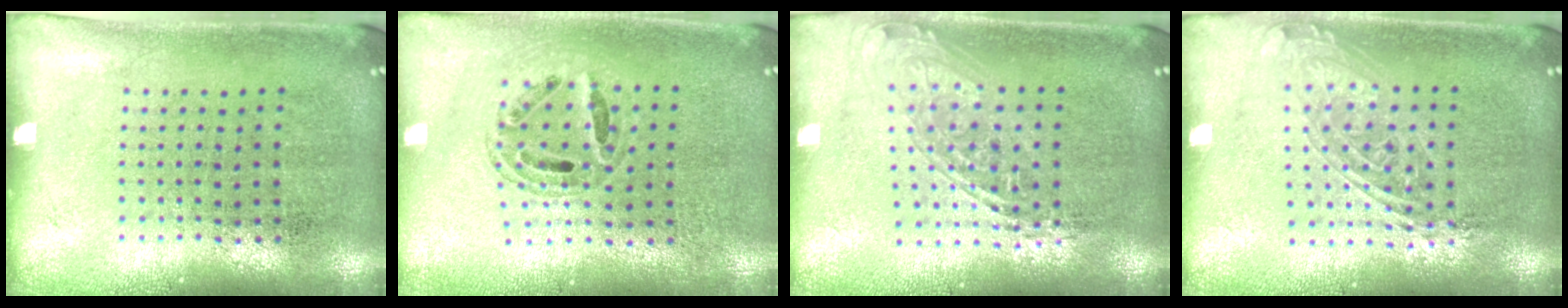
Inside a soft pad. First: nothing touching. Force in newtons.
{"total": 0.6, "press": 0.6, "slide": 0.2}
{"total": 1.7, "press": 1.3, "slide": 1.0}
{"total": 1.7, "press": 1.4, "slide": 0.9}